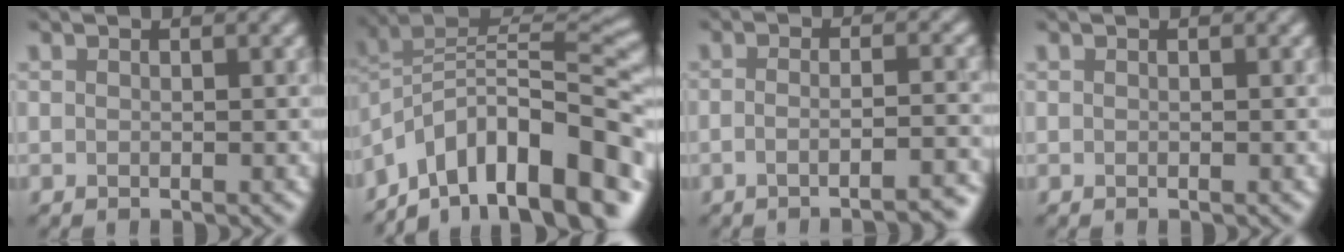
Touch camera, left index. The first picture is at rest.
{"total": 13.6, "force": [-8.4, 5.7, 9.0], "torque": [-0.159, 0.028, -0.131]}
{"total": 5.3, "force": [-3.5, 1.3, 3.8], "torque": [-0.030, 0.008, -0.026]}
{"total": 0.0}